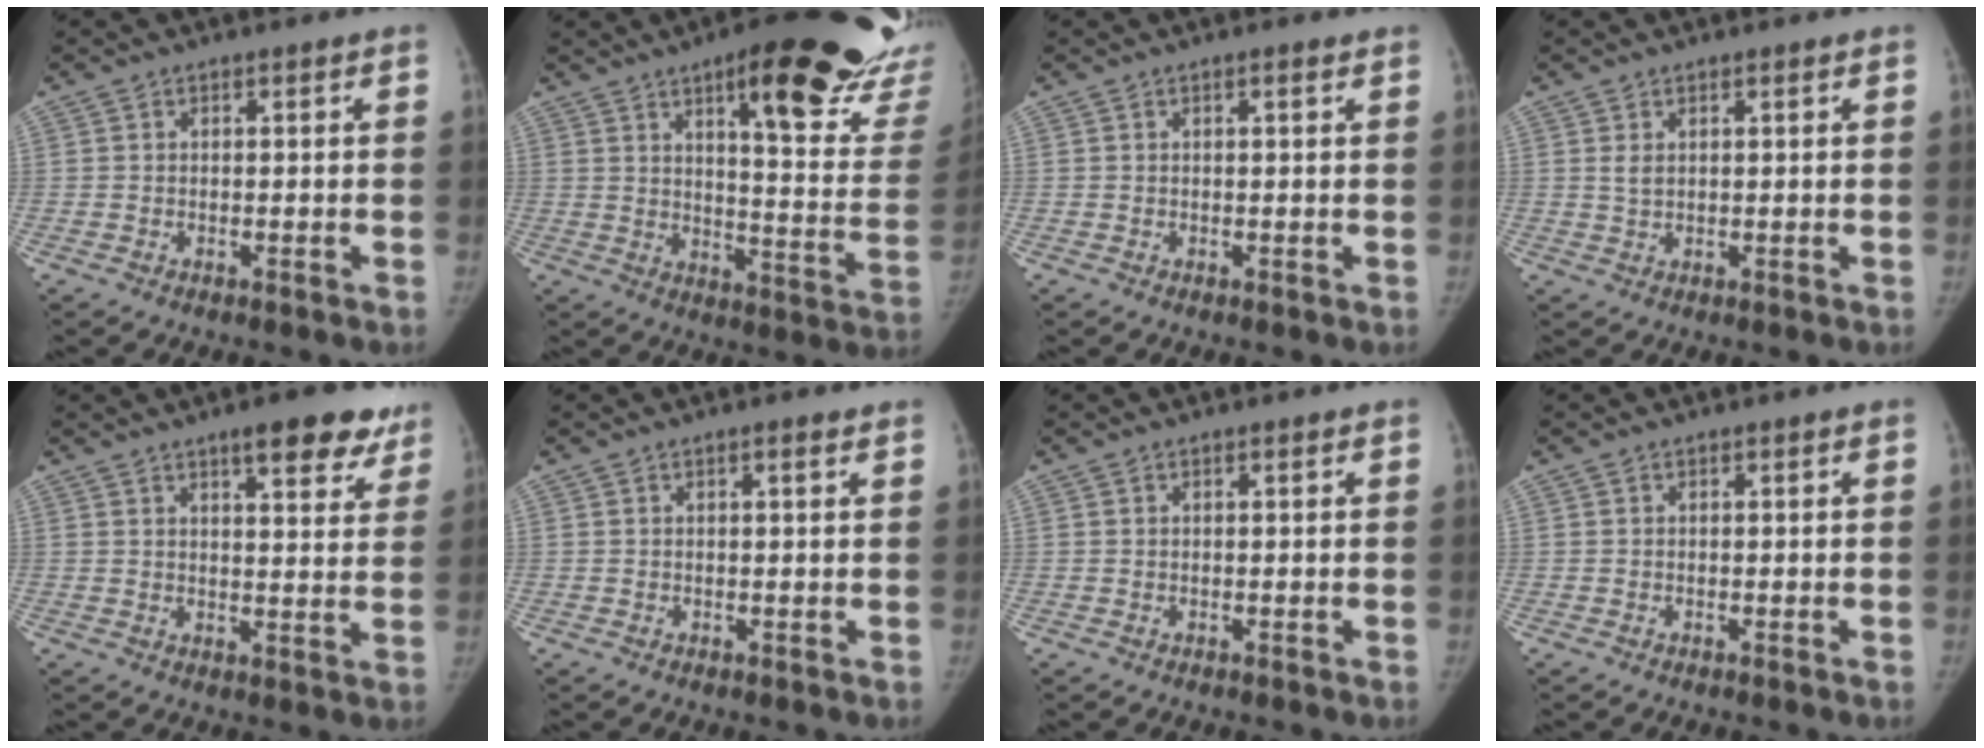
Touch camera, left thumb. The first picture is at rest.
{"total": 27.7, "force": [17.6, 6.8, 20.3], "torque": [-0.211, -0.082, 0.228]}
{"total": 0.8, "force": [0.5, 0.1, 0.7], "torque": [-0.011, 0.000, 0.006]}
{"total": 2.0, "force": [1.0, 1.0, 1.3], "torque": [-0.021, -0.007, 0.025]}
{"total": 11.1, "force": [7.5, 3.6, 7.3], "torque": [-0.055, -0.035, 0.092]}
{"total": 1.1, "force": [0.7, 0.2, 0.9], "torque": [-0.014, -0.001, 0.009]}
{"total": 0.0}
{"total": 0.0}